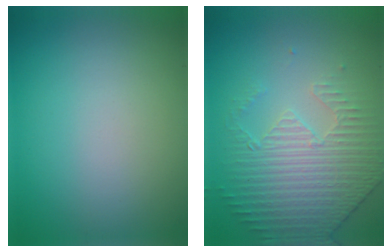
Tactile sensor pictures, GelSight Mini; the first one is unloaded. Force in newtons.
{"total": 4.5, "press": 3.6, "slide": 2.8}